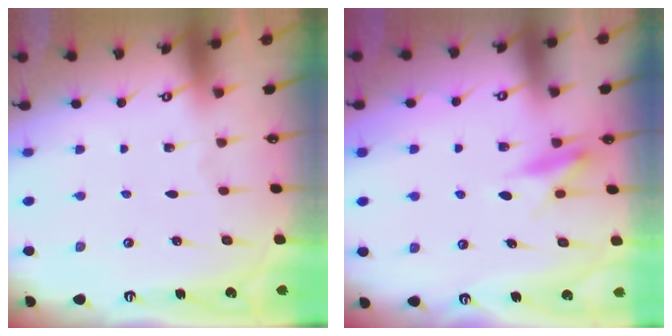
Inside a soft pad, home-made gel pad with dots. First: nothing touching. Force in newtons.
{"total": 8.4, "press": 8.3, "slide": 0.9}